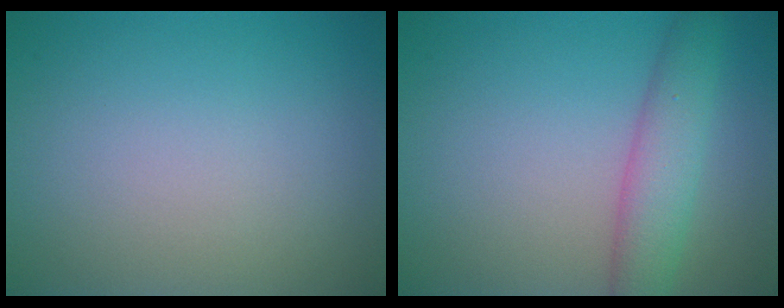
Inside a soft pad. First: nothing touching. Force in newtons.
{"total": 4.0, "press": 4.0, "slide": 0.2}